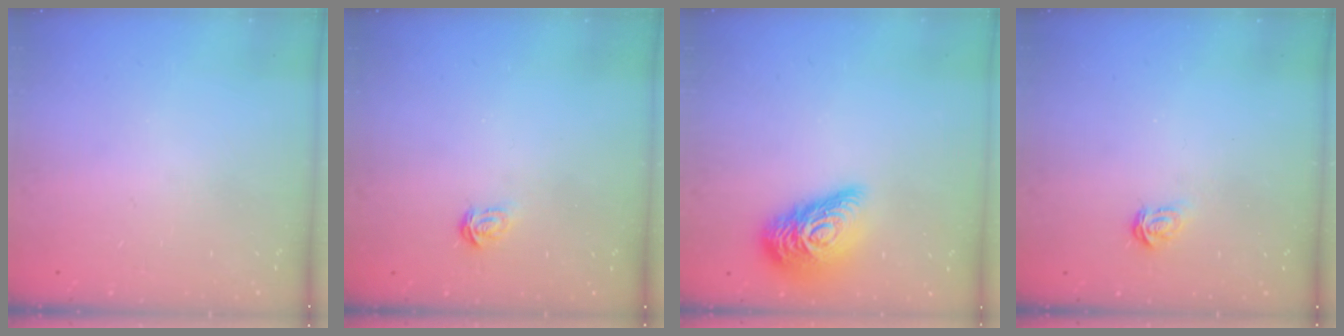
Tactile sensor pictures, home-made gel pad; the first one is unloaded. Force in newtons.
{"total": 1.8, "press": 1.8, "slide": 0.2}
{"total": 16.2, "press": 16.2, "slide": 0.7}
{"total": 2.3, "press": 2.3, "slide": 0.3}